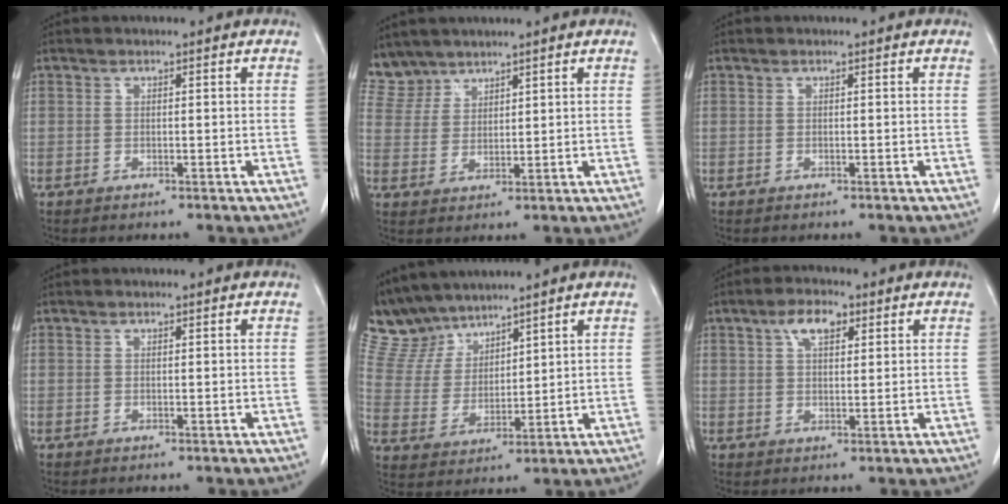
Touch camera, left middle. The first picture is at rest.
{"total": 4.7, "force": [4.3, 1.8, -0.6], "torque": [0.012, 0.003, 0.095]}
{"total": 0.0}
{"total": 0.0}
{"total": 8.2, "force": [7.6, 2.9, 0.7], "torque": [-0.031, 0.015, 0.168]}
{"total": 4.9, "force": [2.4, 2.1, 3.7], "torque": [-0.072, 0.013, 0.043]}